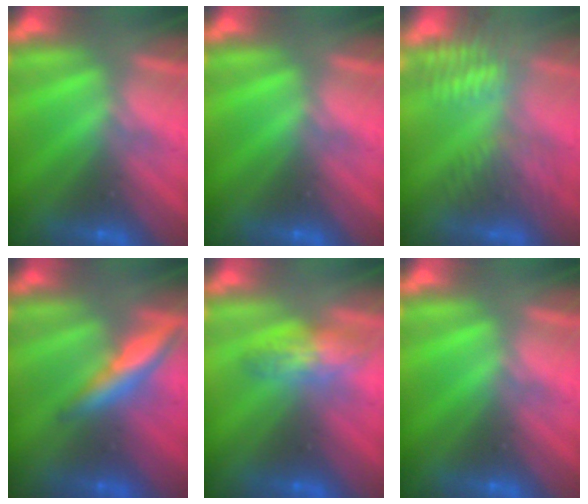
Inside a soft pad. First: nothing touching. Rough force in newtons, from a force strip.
{"total": 0.0}
{"total": 4.8}
{"total": 2.6}
{"total": 2.6}
{"total": 0.0}